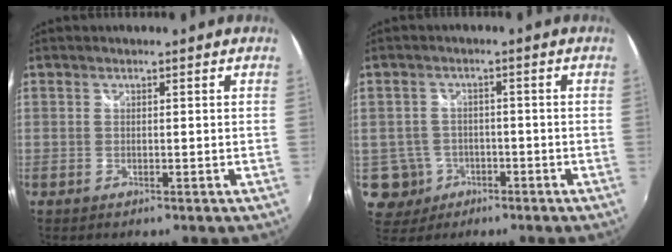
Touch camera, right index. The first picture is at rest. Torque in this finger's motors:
{"motor_torque": [-0.44, 0.28, -0.84, -0.22]}